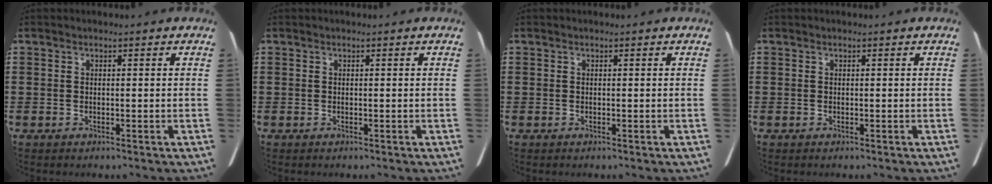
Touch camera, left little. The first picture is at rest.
{"total": 0.0}
{"total": 0.0}
{"total": 0.0}